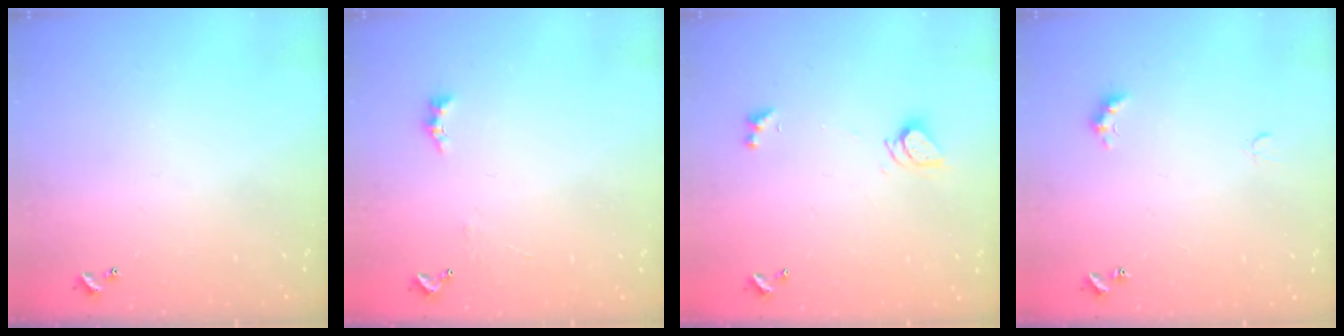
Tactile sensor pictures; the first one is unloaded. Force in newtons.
{"total": 2.0, "press": 1.9, "slide": 0.6}
{"total": 3.6, "press": 3.6, "slide": 0.4}
{"total": 2.8, "press": 2.7, "slide": 0.6}